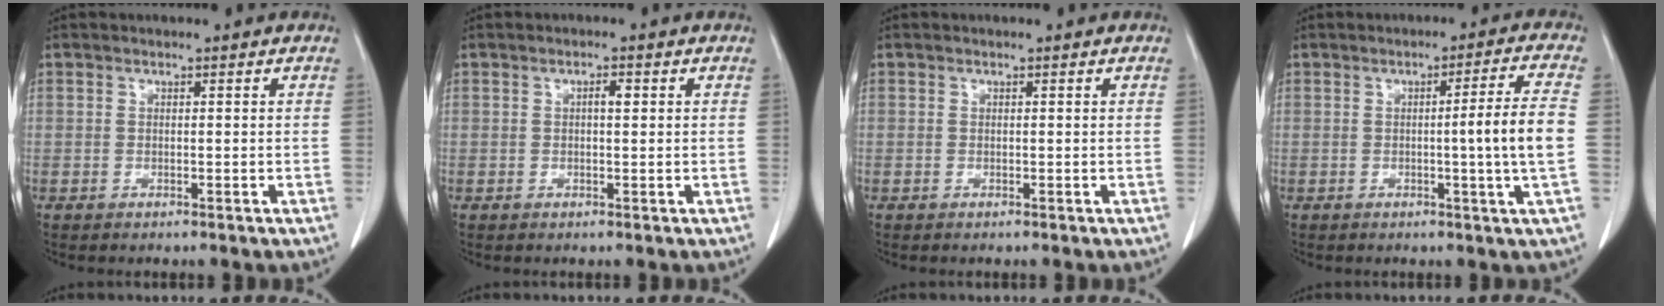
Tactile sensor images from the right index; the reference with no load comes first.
{"total": 1.4, "force": [0.3, 0.4, 1.3], "torque": [-0.023, 0.003, 0.003]}
{"total": 0.0}
{"total": 7.5, "force": [-0.8, -1.7, 7.3], "torque": [-0.102, -0.004, -0.011]}